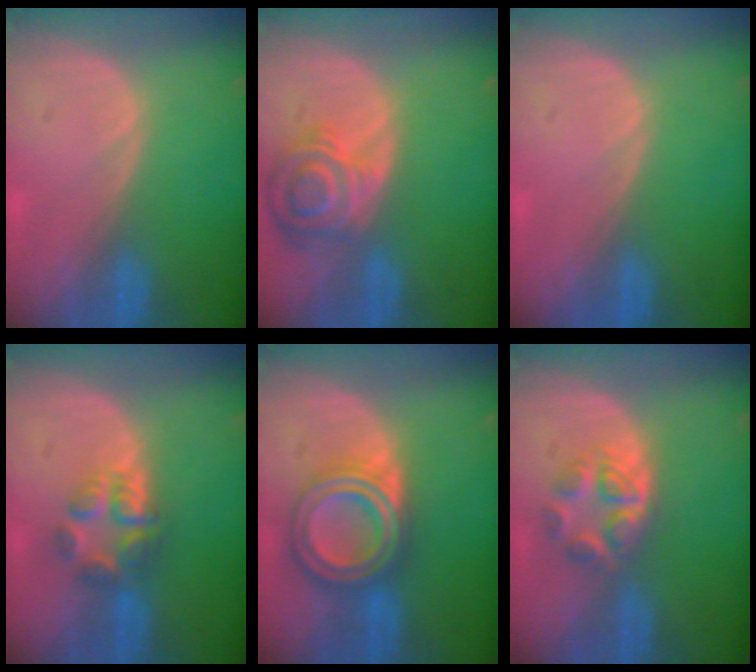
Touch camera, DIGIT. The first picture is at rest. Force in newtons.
{"total": 8.0, "press": 7.1, "slide": 3.8}
{"total": 0.0}
{"total": 5.9, "press": 5.3, "slide": 2.5}
{"total": 8.0, "press": 8.0, "slide": 0.5}
{"total": 5.0, "press": 4.8, "slide": 1.6}